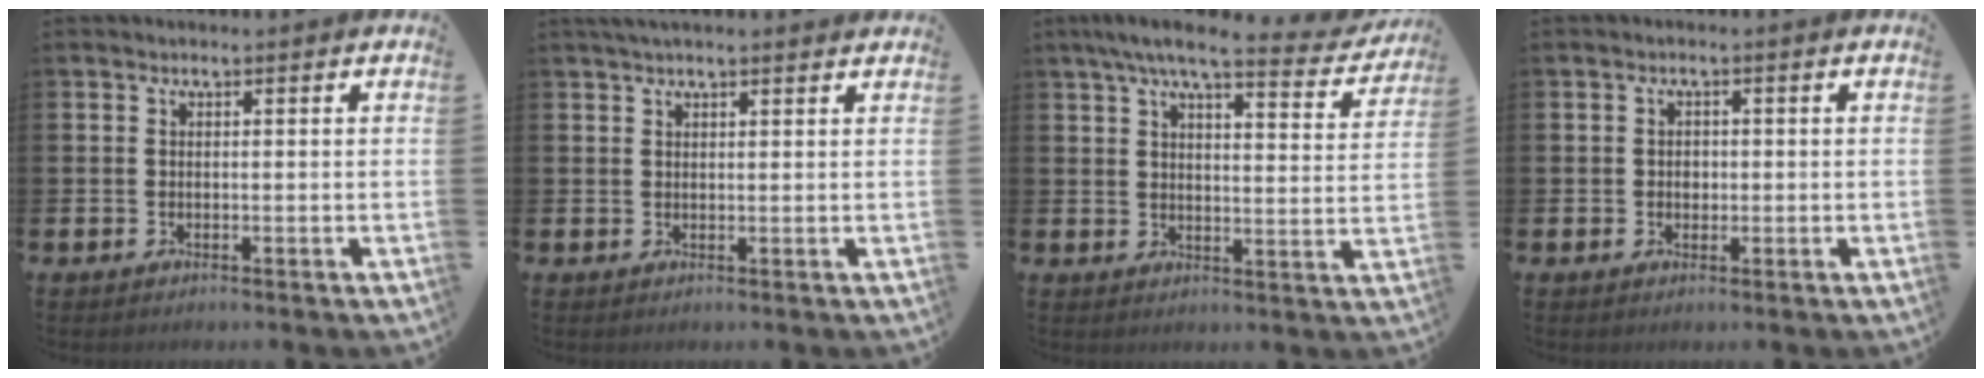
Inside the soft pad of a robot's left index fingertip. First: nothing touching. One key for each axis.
{"total": 2.1, "fx": 1.8, "fy": 0.3, "fz": 0.9, "tx": -0.022, "ty": 0.003, "tz": 0.032}
{"total": 6.8, "fx": 5.8, "fy": 1.0, "fz": 3.5, "tx": -0.077, "ty": -0.029, "tz": 0.096}
{"total": 1.3, "fx": 0.1, "fy": 1.2, "fz": 0.7, "tx": 0.002, "ty": 0.002, "tz": -0.003}